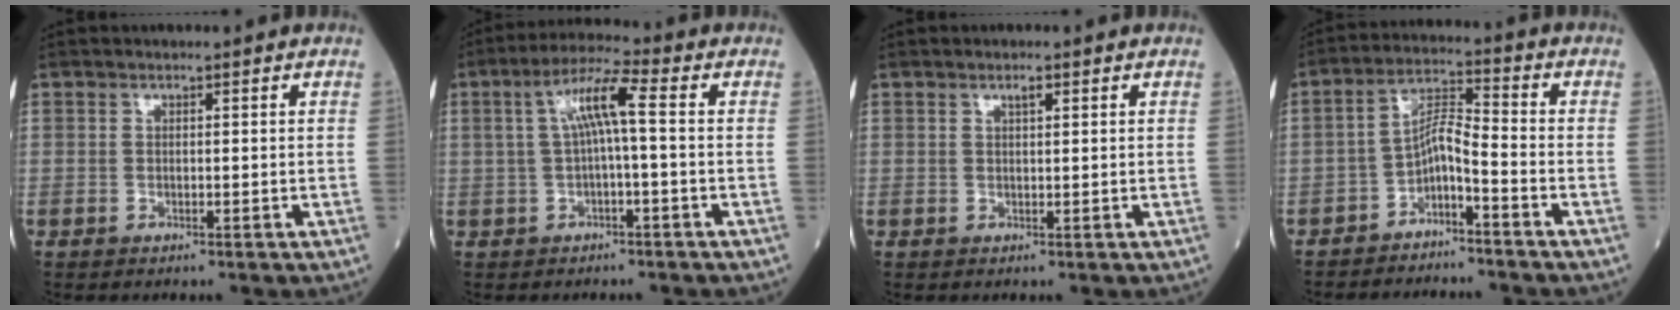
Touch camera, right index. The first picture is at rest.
{"total": 7.0, "force": [0.8, 0.6, 6.9], "torque": [-0.128, 0.027, 0.014]}
{"total": 1.2, "force": [0.7, 0.2, 1.0], "torque": [-0.019, -0.001, 0.012]}
{"total": 5.2, "force": [-3.3, 1.0, 3.9], "torque": [-0.070, 0.014, -0.062]}